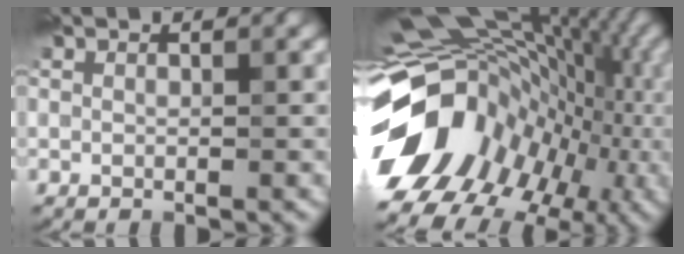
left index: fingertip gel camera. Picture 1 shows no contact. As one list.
[{"total": 16.6, "force": [-3.4, 12.7, 10.1], "torque": [-0.168, 0.003, -0.036]}]